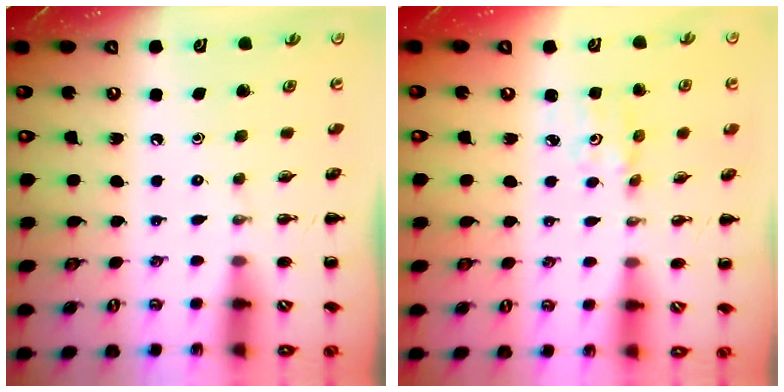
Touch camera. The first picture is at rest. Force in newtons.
{"total": 1.9, "press": 1.9, "slide": 0.4}